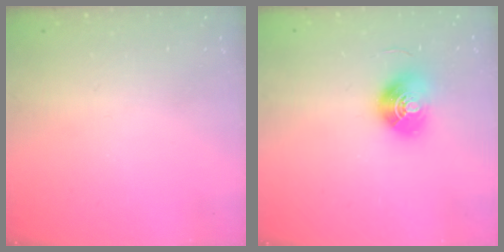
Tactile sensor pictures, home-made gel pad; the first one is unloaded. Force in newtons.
{"total": 9.9, "press": 9.9, "slide": 0.9}